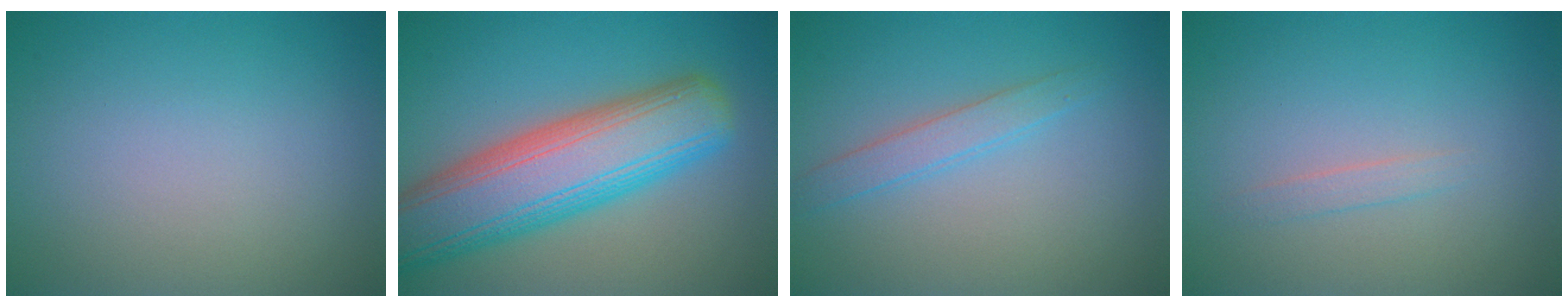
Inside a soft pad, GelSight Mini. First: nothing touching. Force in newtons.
{"total": 10.8, "press": 10.8, "slide": 0.4}
{"total": 2.0, "press": 2.0, "slide": 0.0}
{"total": 0.9, "press": 0.9, "slide": 0.1}